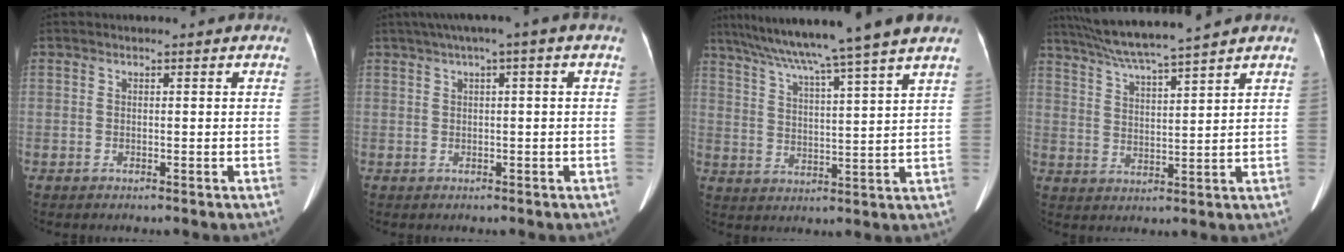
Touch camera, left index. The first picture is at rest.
{"total": 4.7, "force": [2.2, -0.2, 4.1], "torque": [-0.070, 0.030, 0.036]}
{"total": 15.3, "force": [12.4, -2.8, 8.6], "torque": [-0.144, -0.004, 0.181]}
{"total": 9.1, "force": [7.9, -1.6, 4.1], "torque": [-0.073, 0.013, 0.136]}